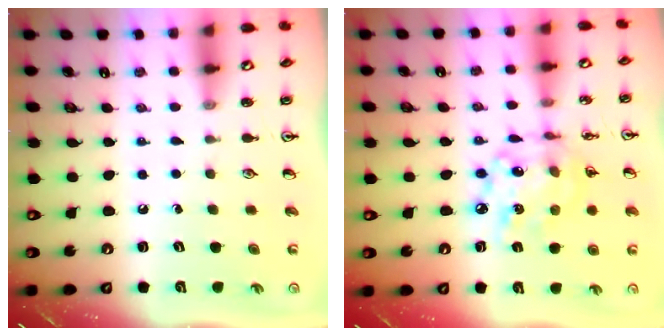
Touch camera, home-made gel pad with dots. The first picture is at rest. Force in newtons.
{"total": 12.7, "press": 12.7, "slide": 0.9}